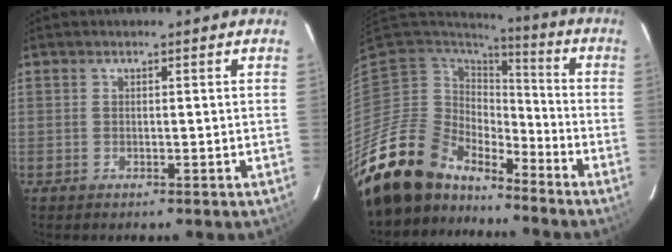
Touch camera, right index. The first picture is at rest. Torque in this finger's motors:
{"motor_torque": [0.84, -0.92, 1.05, 0.21]}